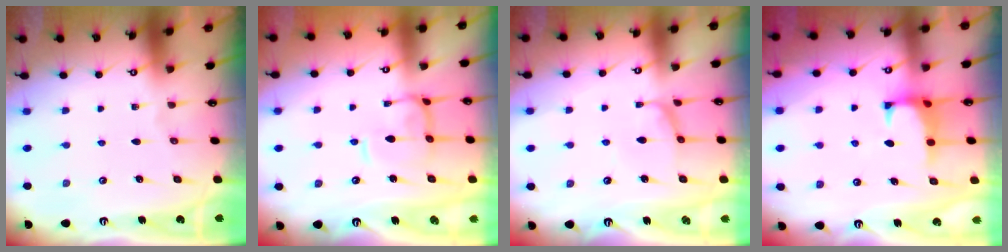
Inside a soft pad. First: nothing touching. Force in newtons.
{"total": 5.6, "press": 5.5, "slide": 0.9}
{"total": 2.8, "press": 2.7, "slide": 0.7}
{"total": 0.8, "press": 0.6, "slide": 0.5}